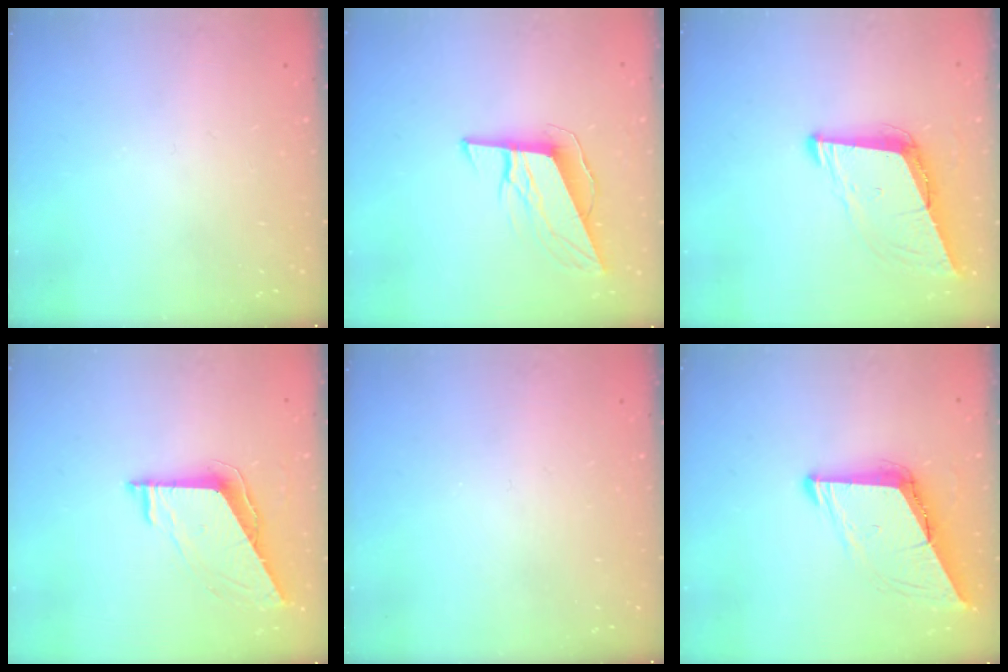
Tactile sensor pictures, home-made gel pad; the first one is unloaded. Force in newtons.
{"total": 10.1, "press": 9.7, "slide": 2.8}
{"total": 9.0, "press": 8.2, "slide": 3.7}
{"total": 8.1, "press": 8.1, "slide": 0.5}
{"total": 0.0}
{"total": 9.1, "press": 9.1, "slide": 0.7}